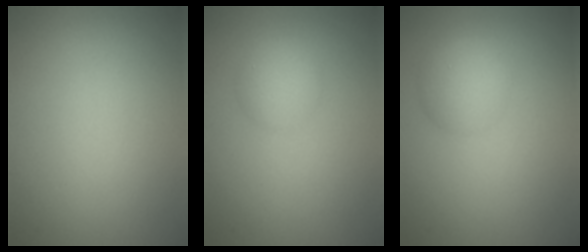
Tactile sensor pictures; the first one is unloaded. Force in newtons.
{"total": 2.5, "press": 2.5, "slide": 0.1}
{"total": 3.0, "press": 3.0, "slide": 0.1}